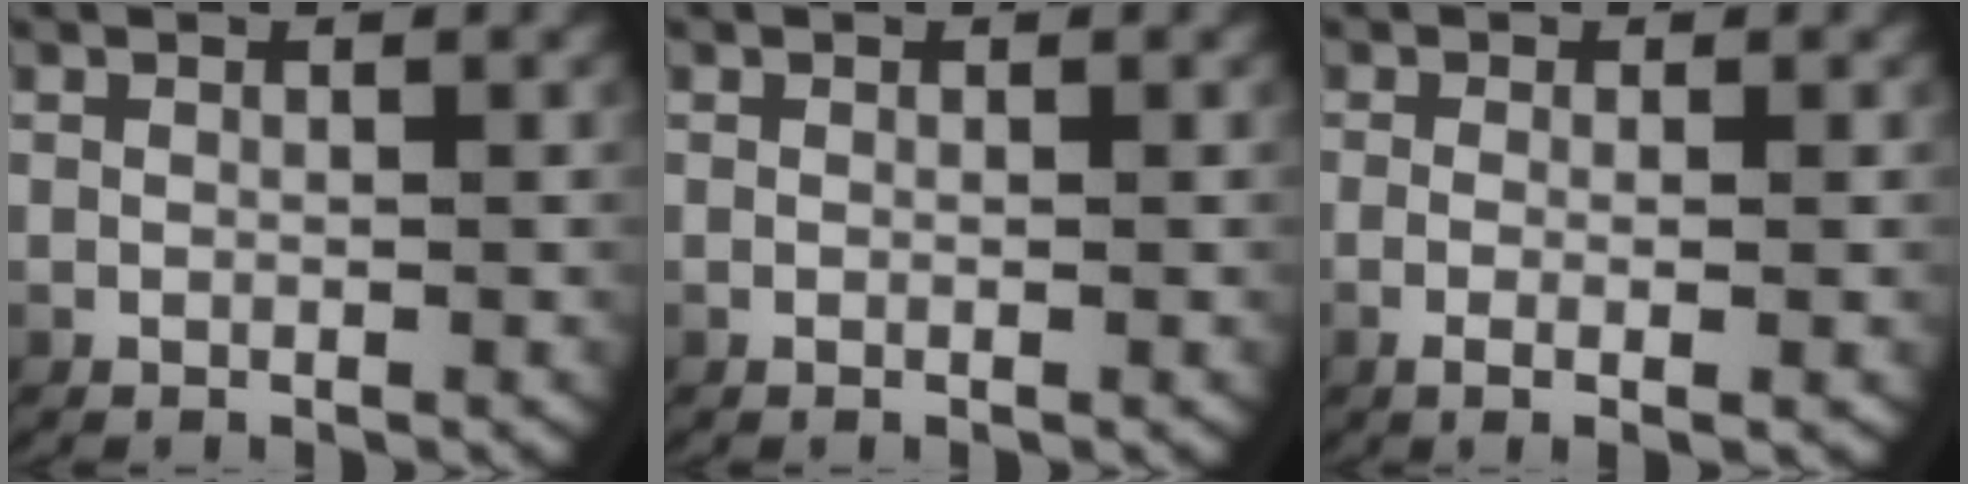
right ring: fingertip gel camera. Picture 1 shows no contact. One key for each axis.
{"total": 0.0}
{"total": 2.6, "fx": -0.8, "fy": 0.3, "fz": 2.4, "tx": -0.052, "ty": -0.014, "tz": -0.007}